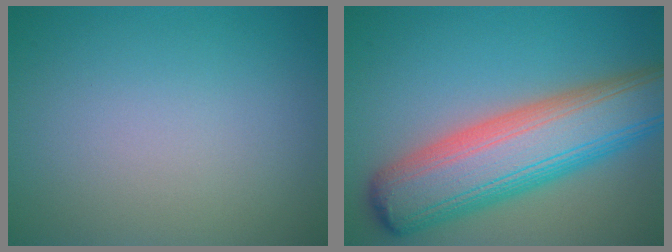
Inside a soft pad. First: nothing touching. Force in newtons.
{"total": 11.0, "press": 11.0, "slide": 0.4}